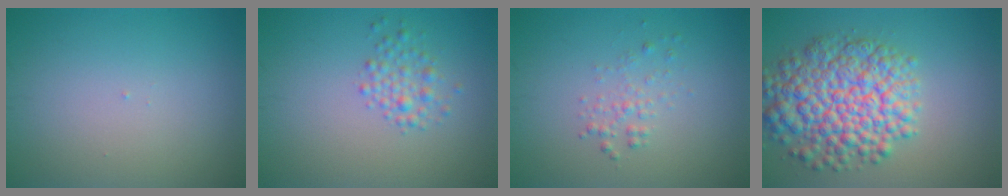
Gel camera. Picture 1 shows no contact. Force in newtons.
{"total": 2.1, "press": 2.1, "slide": 0.1}
{"total": 1.4, "press": 1.4, "slide": 0.0}
{"total": 9.1, "press": 9.1, "slide": 0.4}